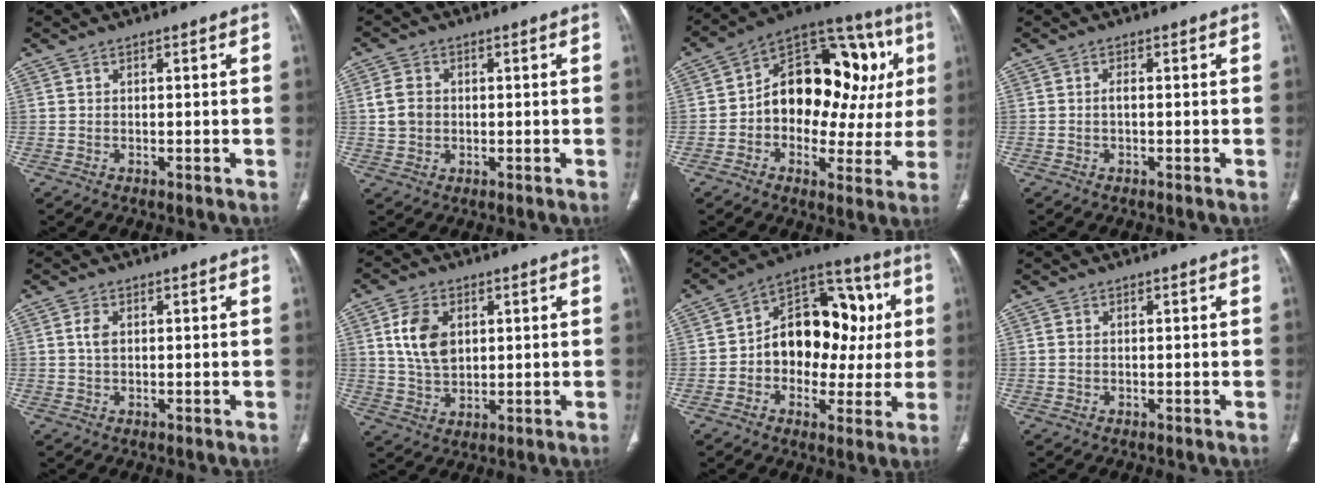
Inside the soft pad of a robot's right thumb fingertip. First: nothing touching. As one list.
[{"total": 4.7, "force": [0.3, 3.8, 2.7], "torque": [-0.048, 0.006, 0.006]}, {"total": 22.9, "force": [2.9, 14.2, 17.7], "torque": [-0.192, 0.042, 0.036]}, {"total": 0.8, "force": [-0.1, 0.4, 0.7], "torque": [-0.016, 0.001, -0.003]}, {"total": 2.4, "force": [0.5, 1.4, 1.8], "torque": [-0.039, 0.002, 0.010]}, {"total": 8.9, "force": [2.3, 6.0, 6.1], "torque": [-0.104, -0.009, 0.049]}, {"total": 18.7, "force": [1.0, 13.3, 13.2], "torque": [-0.128, 0.041, 0.011]}, {"total": 0.7, "force": [0.1, 0.5, 0.5], "torque": [-0.014, 0.003, 0.004]}]